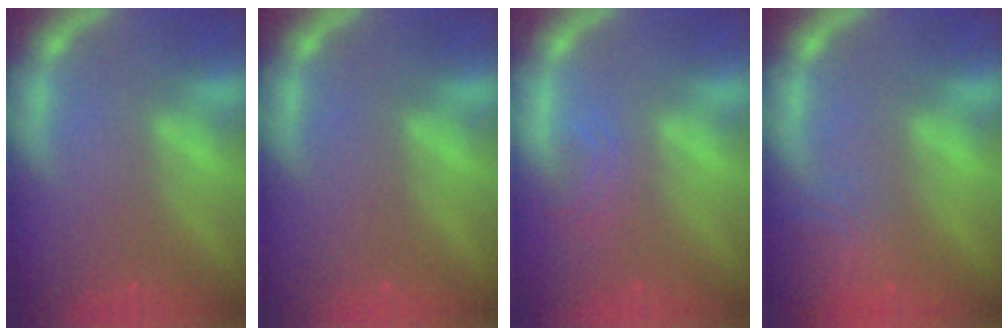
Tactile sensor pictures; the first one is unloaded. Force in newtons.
{"total": 0.0}
{"total": 1.9}
{"total": 5.6}